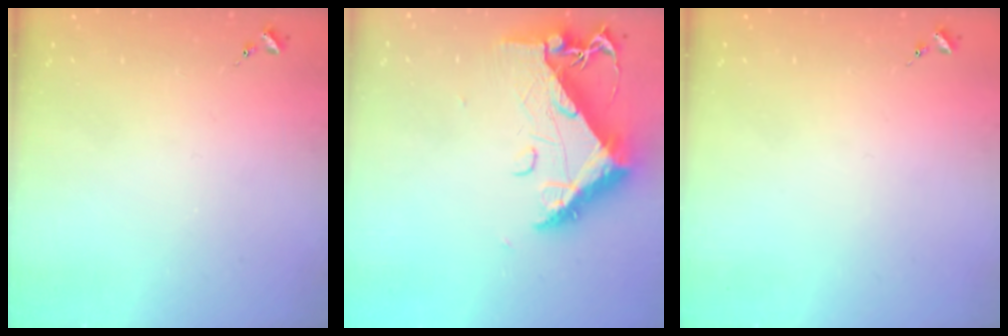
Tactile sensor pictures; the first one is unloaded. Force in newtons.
{"total": 13.1, "press": 13.1, "slide": 1.4}
{"total": 0.0}